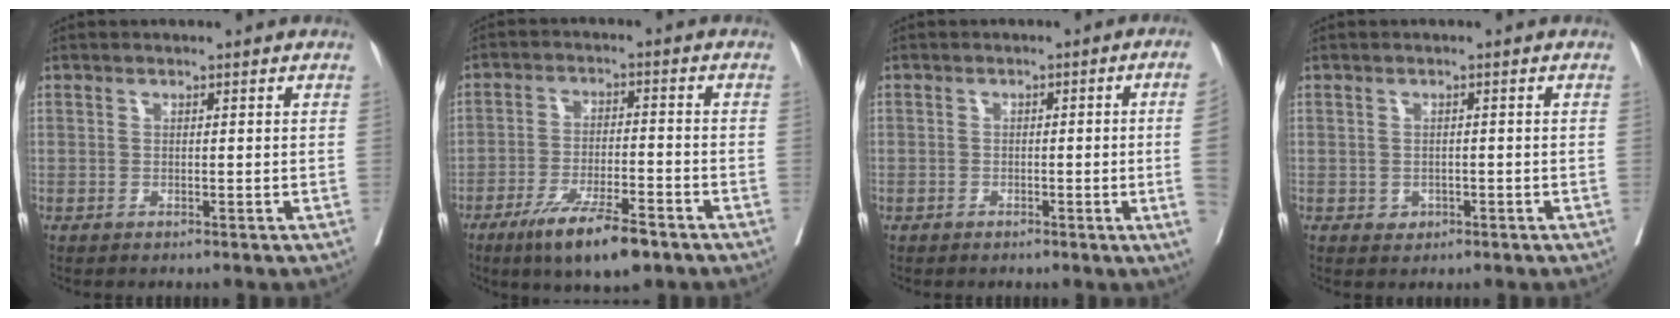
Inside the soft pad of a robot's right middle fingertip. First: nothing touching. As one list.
[{"total": 10.2, "force": [-6.8, 1.9, 7.4], "torque": [-0.128, -0.015, -0.110]}, {"total": 5.2, "force": [-1.1, -1.0, 5.0], "torque": [-0.056, 0.000, -0.015]}, {"total": 1.6, "force": [-0.6, 1.4, 0.6], "torque": [-0.006, 0.005, -0.002]}]